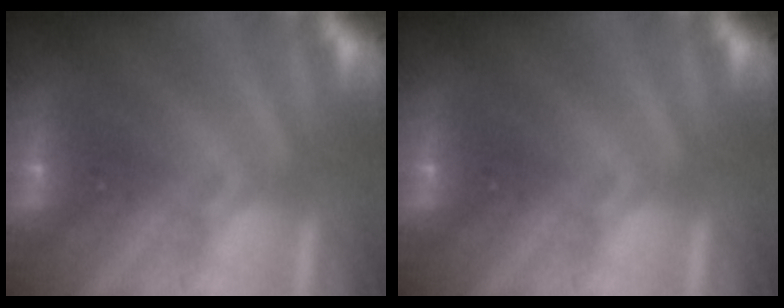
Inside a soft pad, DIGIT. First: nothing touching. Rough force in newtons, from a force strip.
{"total": 0.0}